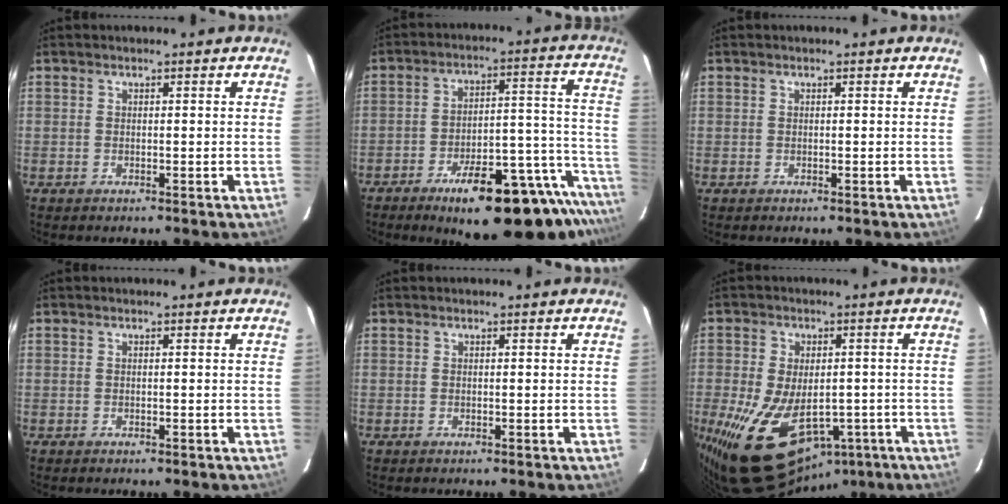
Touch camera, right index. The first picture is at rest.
{"total": 23.3, "force": [-18.2, 5.0, 13.7], "torque": [-0.172, 0.000, -0.251]}
{"total": 0.0}
{"total": 0.0}
{"total": 0.0}
{"total": 19.7, "force": [-8.2, 11.8, 13.4], "torque": [-0.288, -0.030, -0.110]}